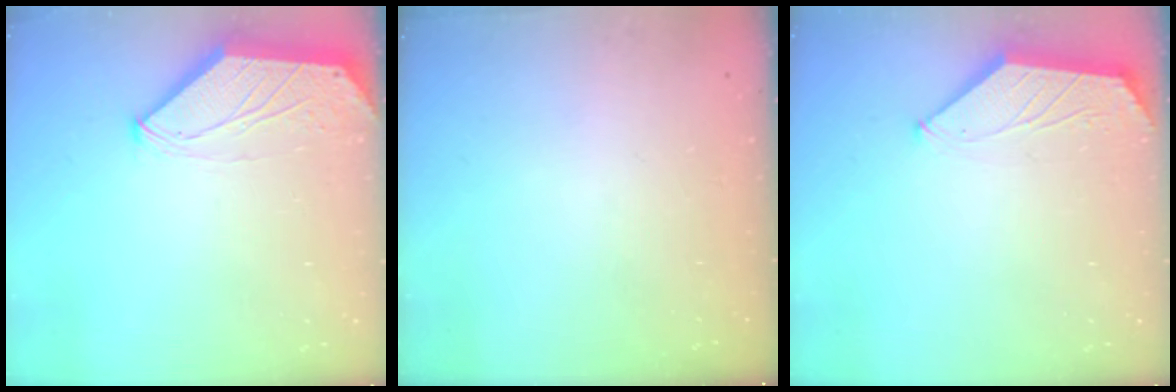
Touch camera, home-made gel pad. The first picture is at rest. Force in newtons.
{"total": 0.0}
{"total": 1.1, "press": 1.1, "slide": 0.2}